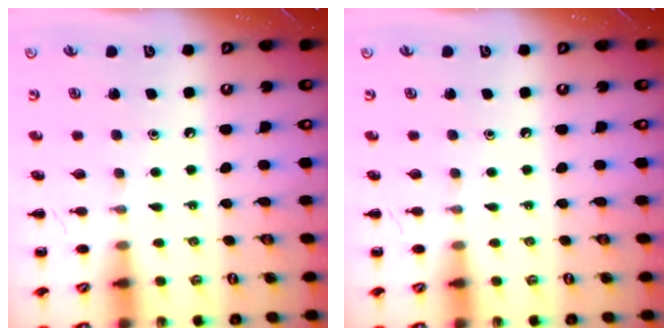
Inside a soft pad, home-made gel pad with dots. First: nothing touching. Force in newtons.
{"total": 0.0}